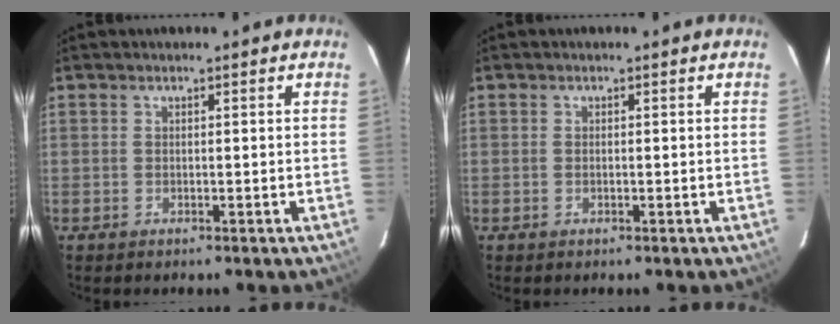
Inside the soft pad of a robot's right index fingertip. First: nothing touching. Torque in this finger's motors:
{"motor_torque": [-0.02, 0.12, 0.04, 0.00]}